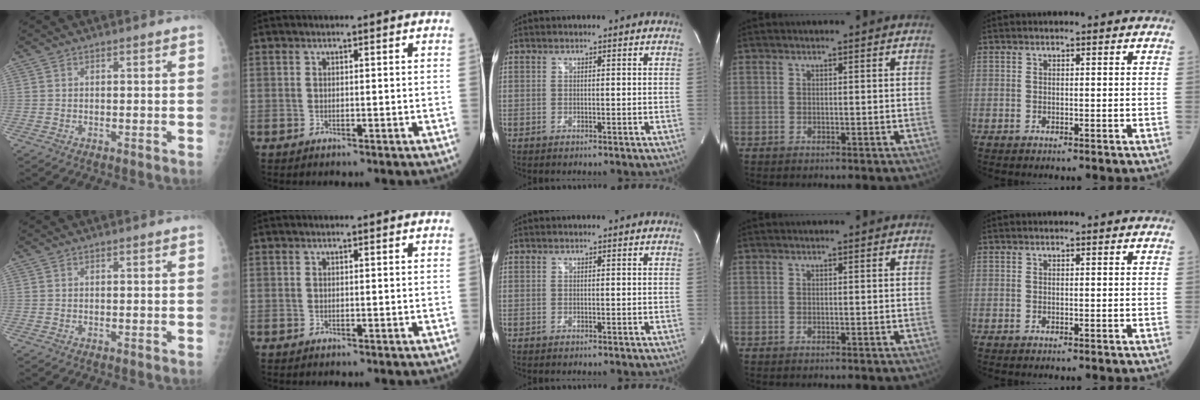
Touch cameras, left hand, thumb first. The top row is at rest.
{}